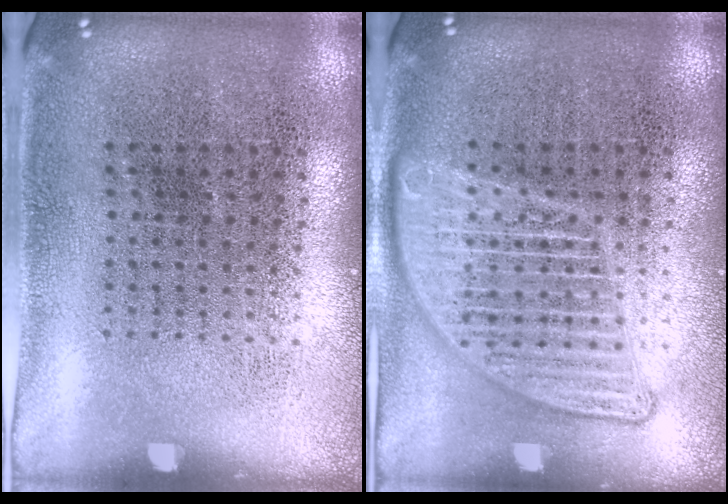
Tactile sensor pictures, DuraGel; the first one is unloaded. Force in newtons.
{"total": 2.9, "press": 2.9, "slide": 0.3}